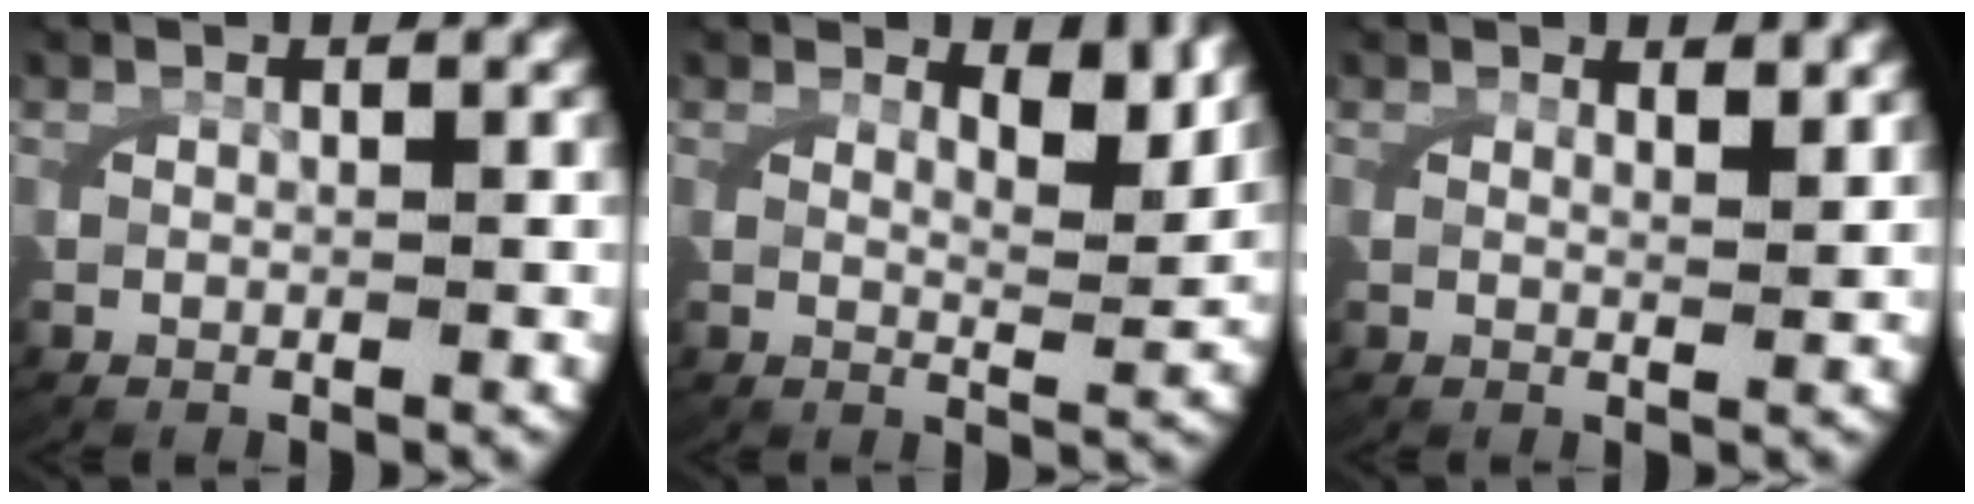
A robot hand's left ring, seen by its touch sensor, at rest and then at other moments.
{"total": 3.1, "force": [2.3, 0.6, 2.0], "torque": [-0.027, -0.013, 0.040]}
{"total": 1.4, "force": [1.2, 0.0, 0.7], "torque": [-0.012, -0.008, 0.021]}